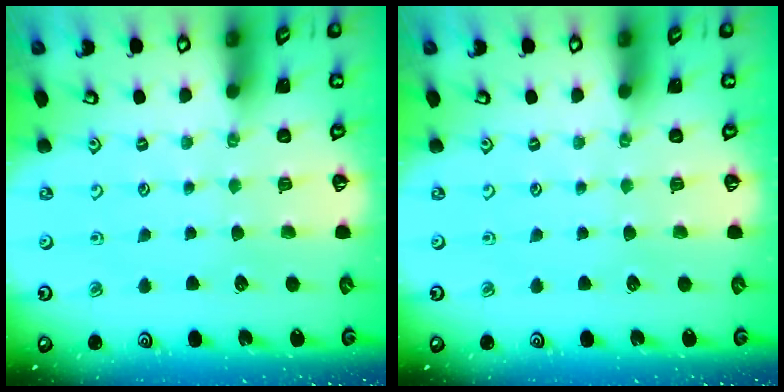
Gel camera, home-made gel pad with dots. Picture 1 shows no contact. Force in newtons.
{"total": 0.0}